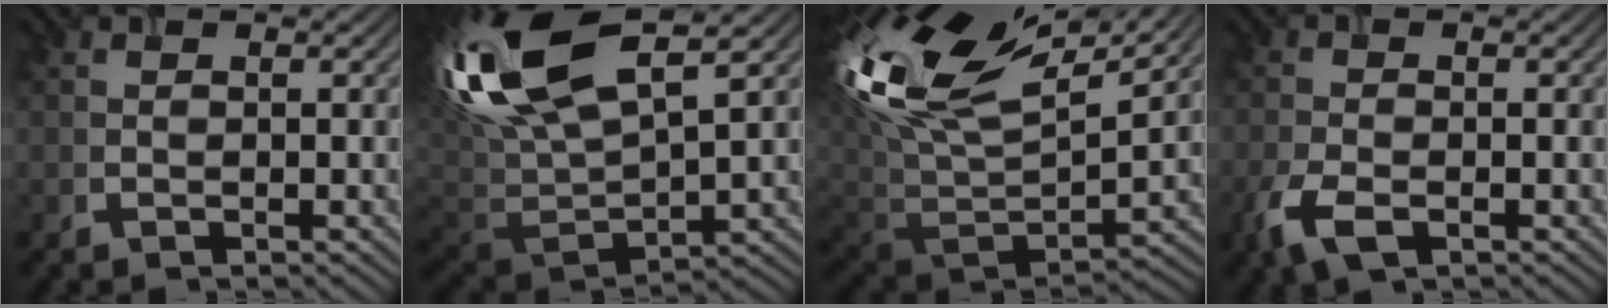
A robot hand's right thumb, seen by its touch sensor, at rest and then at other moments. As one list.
[{"total": 17.1, "force": [6.3, 7.4, 14.0], "torque": [-0.329, 0.018, 0.115]}, {"total": 17.8, "force": [8.5, 8.6, 13.0], "torque": [-0.321, 0.029, 0.151]}, {"total": 4.5, "force": [-2.3, 2.2, 3.2], "torque": [-0.080, -0.011, -0.049]}]